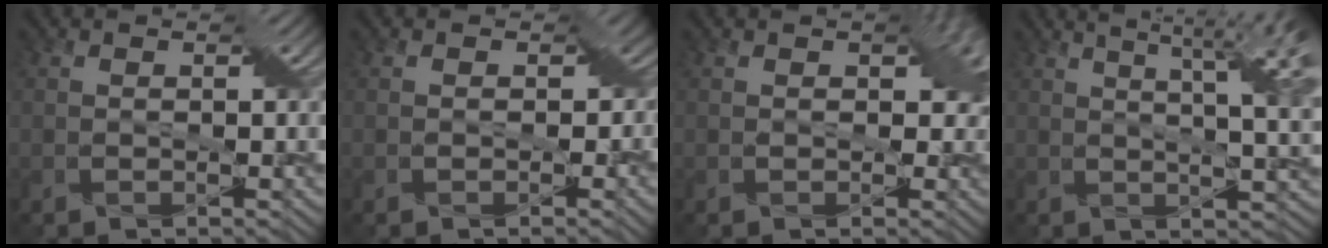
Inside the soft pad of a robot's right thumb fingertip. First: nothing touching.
{"total": 3.1, "force": [-0.2, 2.7, 1.5], "torque": [-0.011, -0.001, -0.004]}
{"total": 3.6, "force": [0.8, 2.5, 2.5], "torque": [-0.031, 0.001, 0.008]}
{"total": 13.4, "force": [5.4, 4.6, 11.4], "torque": [-0.138, 0.050, 0.063]}